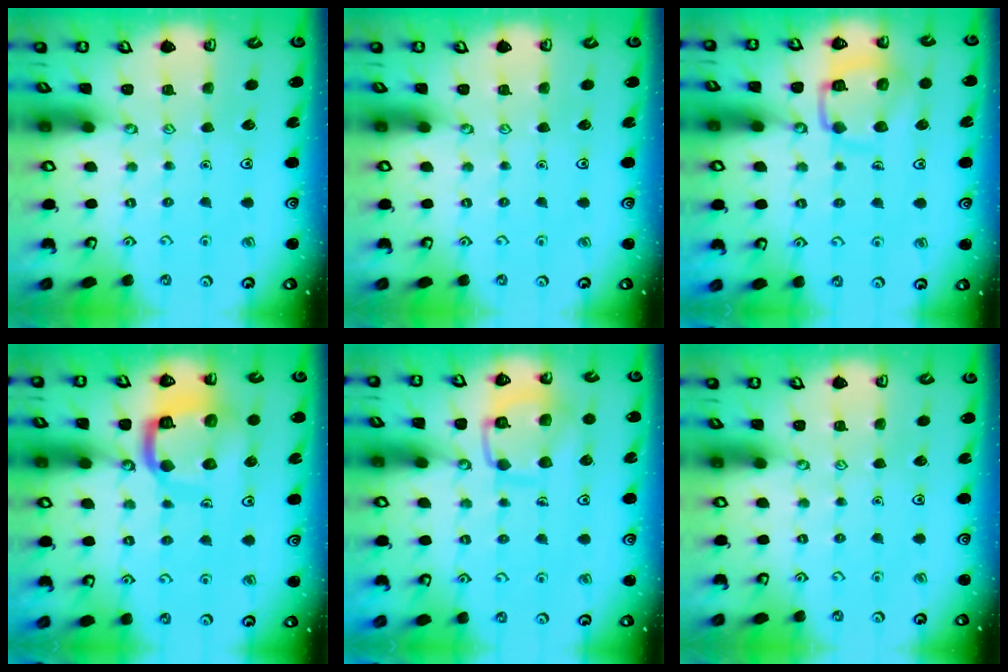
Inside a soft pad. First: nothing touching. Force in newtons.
{"total": 0.0}
{"total": 15.0, "press": 14.9, "slide": 1.5}
{"total": 13.1, "press": 13.0, "slide": 1.6}
{"total": 12.0, "press": 12.0, "slide": 0.6}
{"total": 0.0}